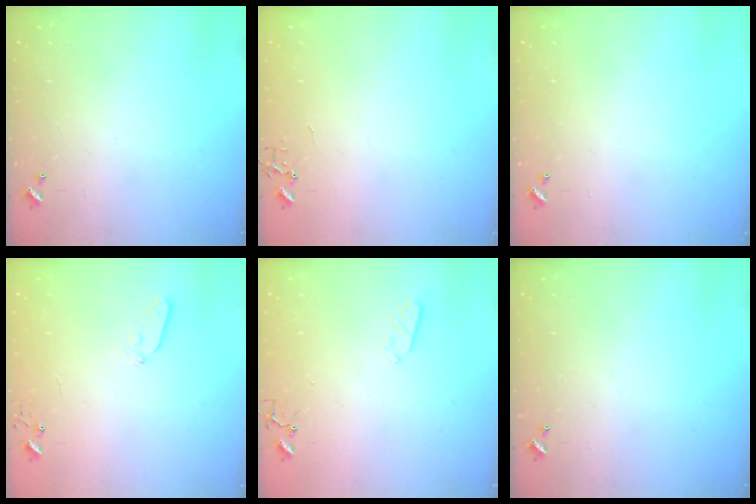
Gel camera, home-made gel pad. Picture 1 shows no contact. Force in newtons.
{"total": 0.0}
{"total": 0.0}
{"total": 3.9, "press": 3.8, "slide": 0.8}
{"total": 3.2, "press": 3.1, "slide": 0.5}
{"total": 0.0}